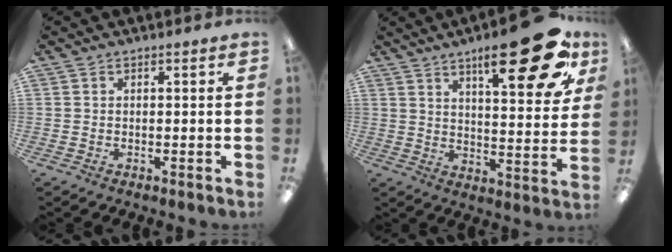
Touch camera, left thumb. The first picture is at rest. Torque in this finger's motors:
{"motor_torque": [0.24, 0.73, 1.29, -1.48, 0.35]}